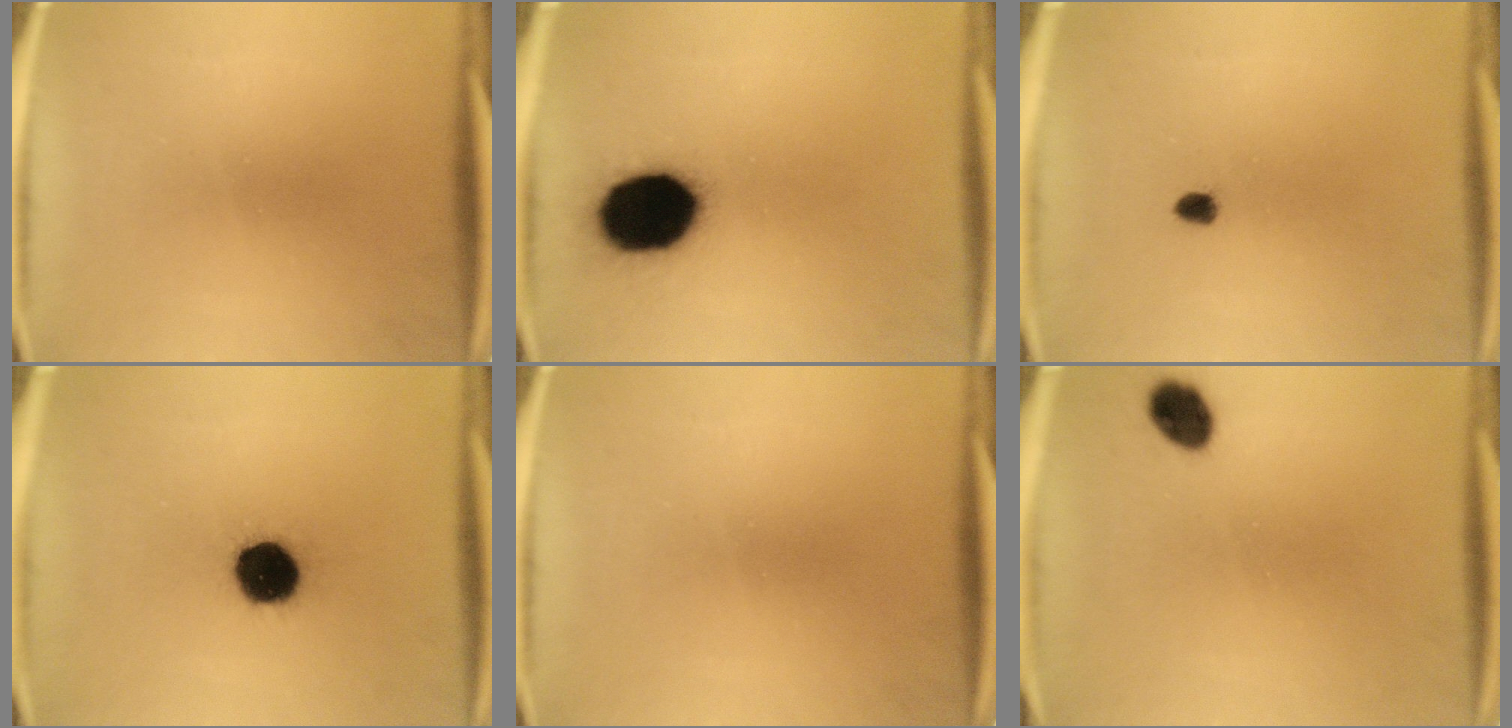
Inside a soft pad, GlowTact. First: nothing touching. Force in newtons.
{"total": 19.8}
{"total": 1.5}
{"total": 13.1}
{"total": 0.0}
{"total": 5.3}